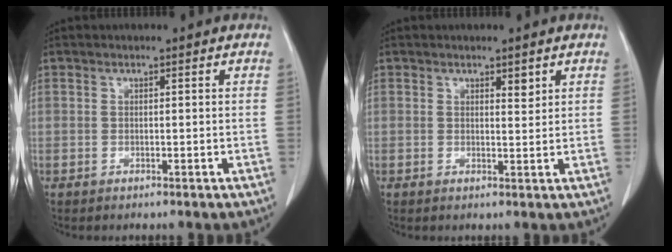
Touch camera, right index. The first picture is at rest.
{"total": 1.9, "force": [1.1, 0.8, 1.4], "torque": [-0.025, -0.002, 0.021]}